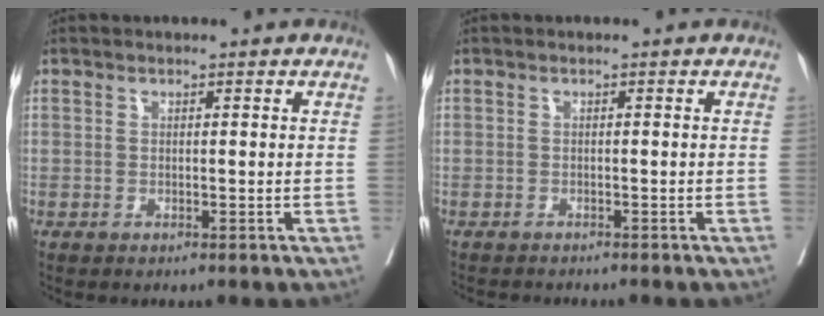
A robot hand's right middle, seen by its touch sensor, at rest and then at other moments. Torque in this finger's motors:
{"motor_torque": [0.09, -0.15, 0.01, 0.01]}